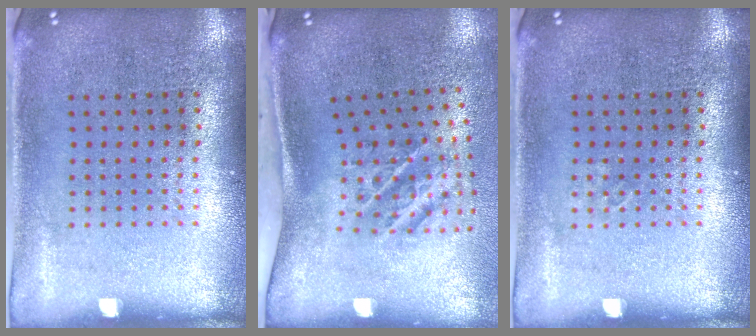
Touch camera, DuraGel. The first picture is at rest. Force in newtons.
{"total": 2.3, "press": 1.3, "slide": 1.9}
{"total": 0.5, "press": 0.5, "slide": 0.0}